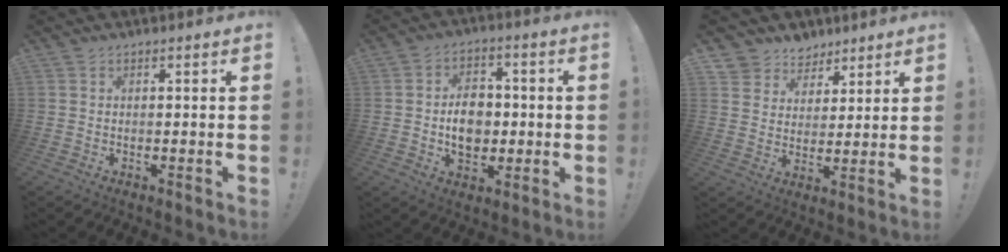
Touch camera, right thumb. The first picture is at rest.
{"total": 10.5, "force": [-0.8, 7.9, 6.9], "torque": [-0.106, 0.008, -0.012]}
{"total": 7.2, "force": [4.7, 5.4, 0.2], "torque": [-0.005, -0.043, 0.096]}